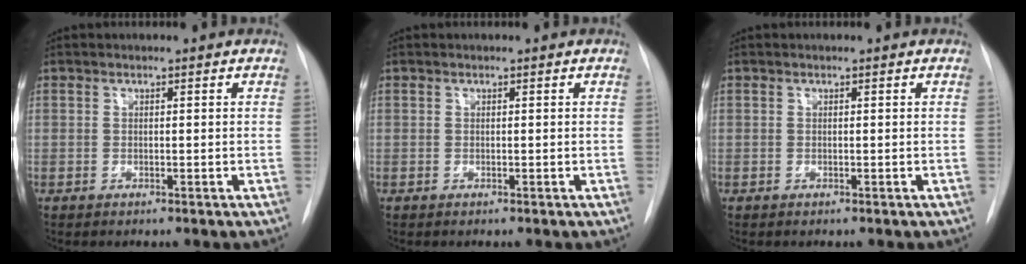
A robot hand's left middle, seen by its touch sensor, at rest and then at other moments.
{"total": 0.0}
{"total": 0.0}